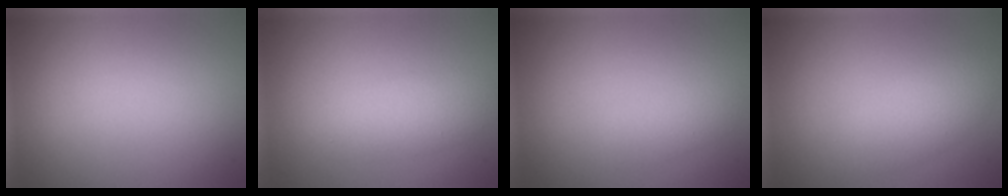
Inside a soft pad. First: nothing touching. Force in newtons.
{"total": 2.8, "press": 2.8, "slide": 0.2}
{"total": 1.5, "press": 1.5, "slide": 0.1}
{"total": 3.2, "press": 3.2, "slide": 0.1}